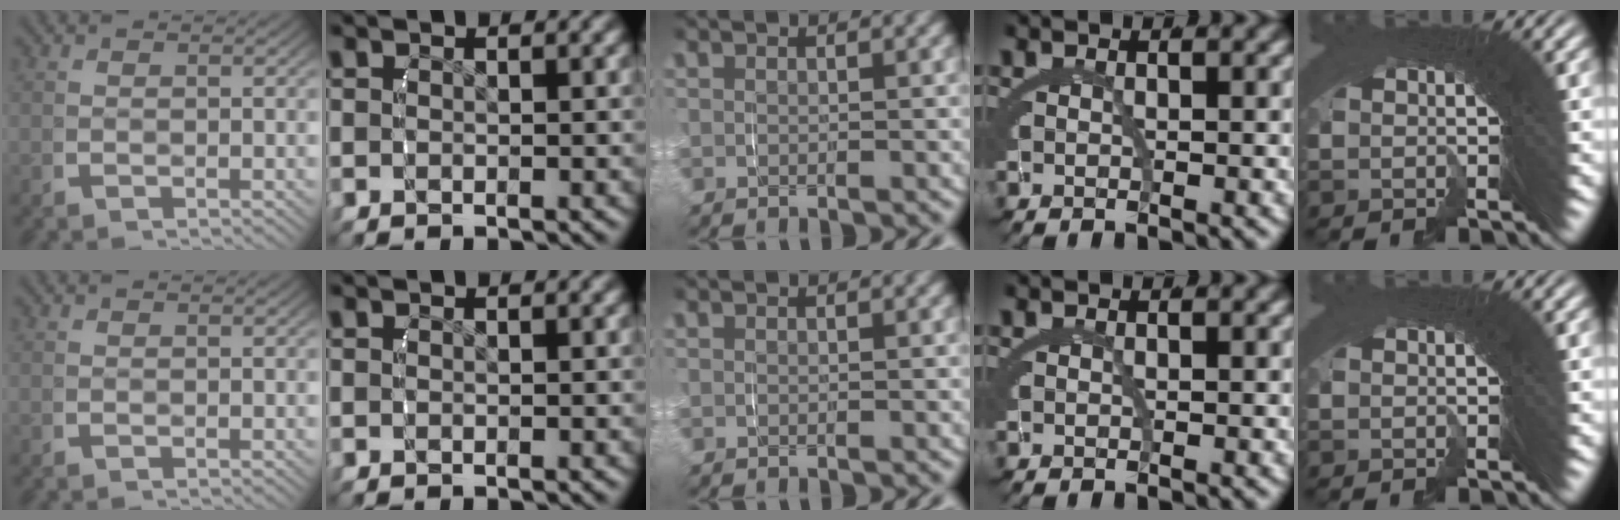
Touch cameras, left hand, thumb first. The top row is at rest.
{}